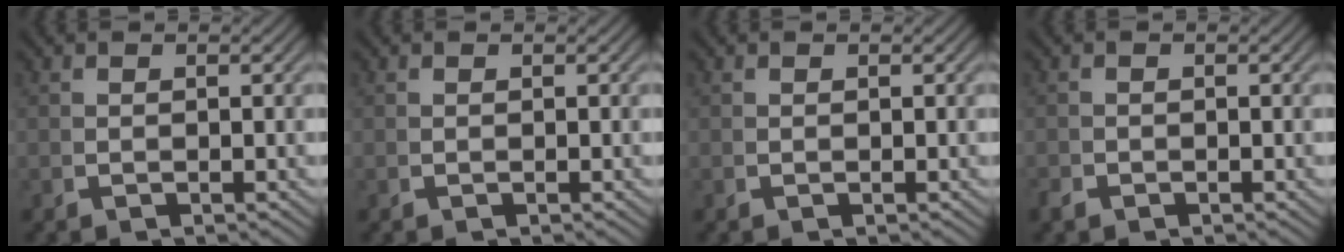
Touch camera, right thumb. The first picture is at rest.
{"total": 0.0}
{"total": 0.0}
{"total": 0.7, "force": [-0.7, 0.3, 0.0], "torque": [0.001, -0.004, -0.013]}